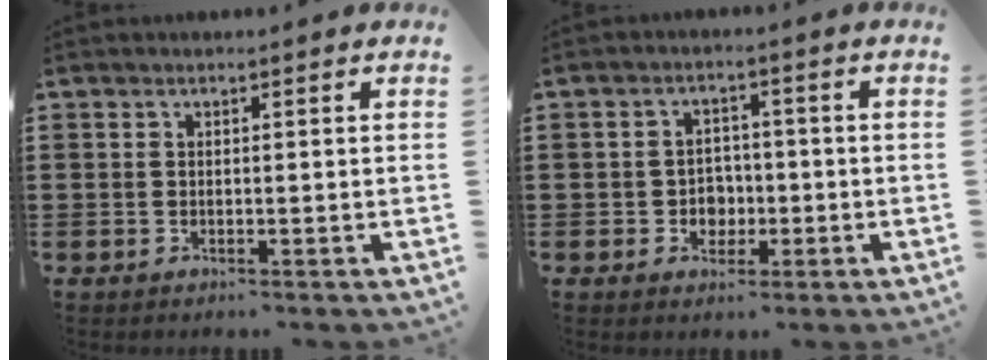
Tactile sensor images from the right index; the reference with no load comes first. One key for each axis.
{"total": 3.3, "fx": -0.9, "fy": 3.0, "fz": 1.1, "tx": -0.031, "ty": 0.005, "tz": -0.020}